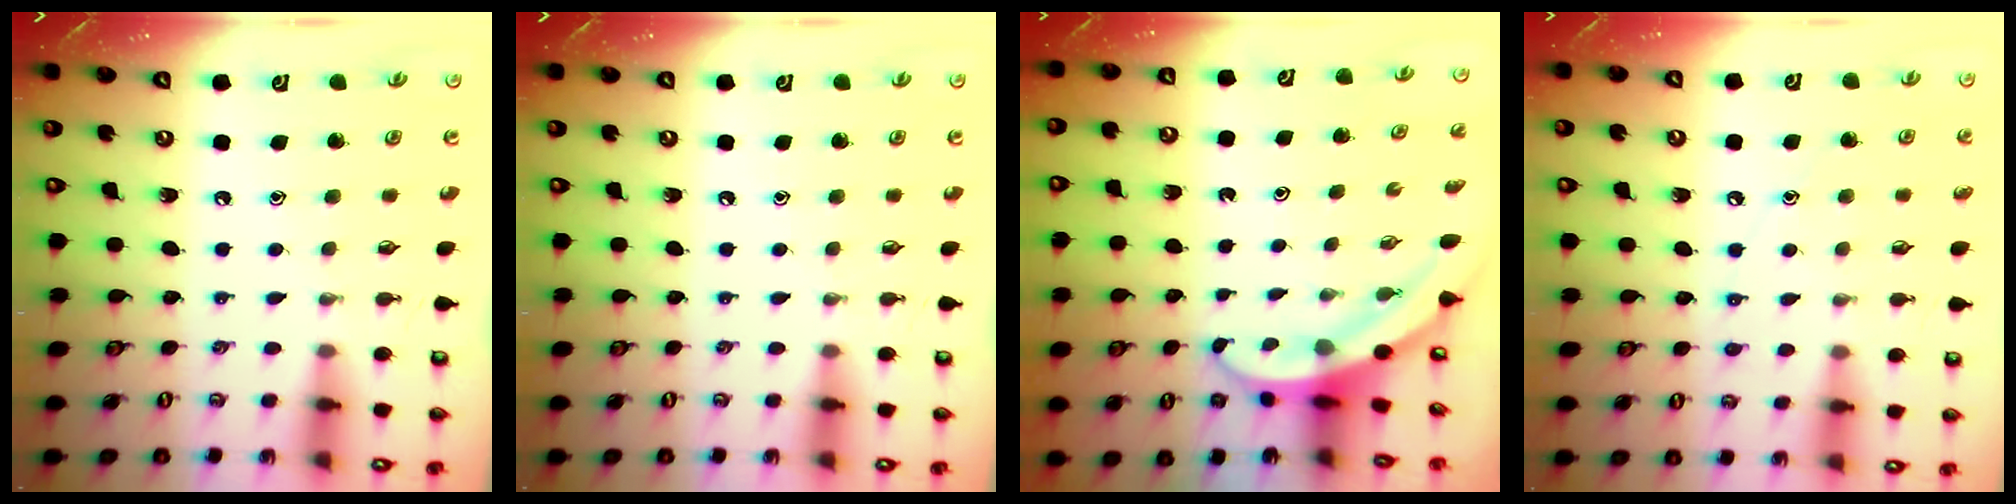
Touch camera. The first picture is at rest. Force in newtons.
{"total": 0.0}
{"total": 3.7, "press": 3.7, "slide": 0.2}
{"total": 5.5, "press": 5.5, "slide": 0.7}